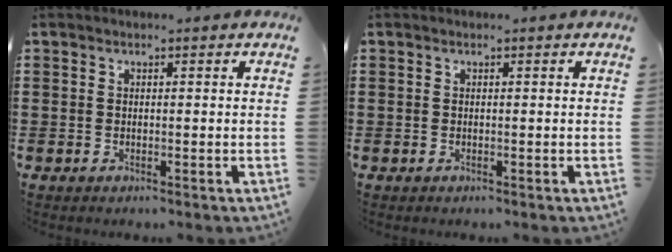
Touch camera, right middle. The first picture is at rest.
{"total": 0.0}